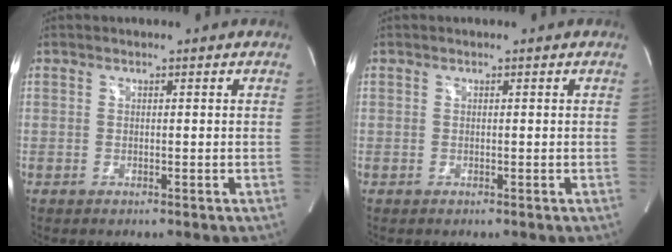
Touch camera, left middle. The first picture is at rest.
{"total": 0.0}